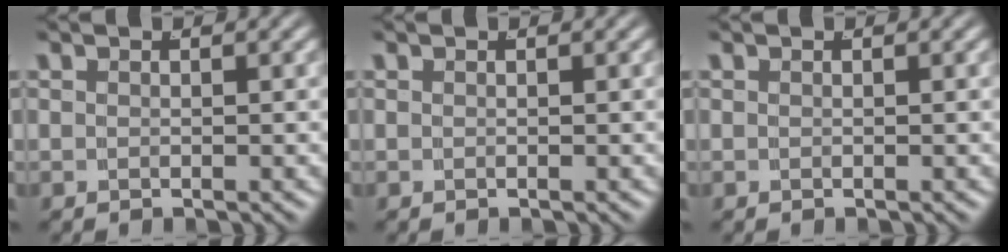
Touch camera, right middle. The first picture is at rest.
{"total": 0.0}
{"total": 0.0}